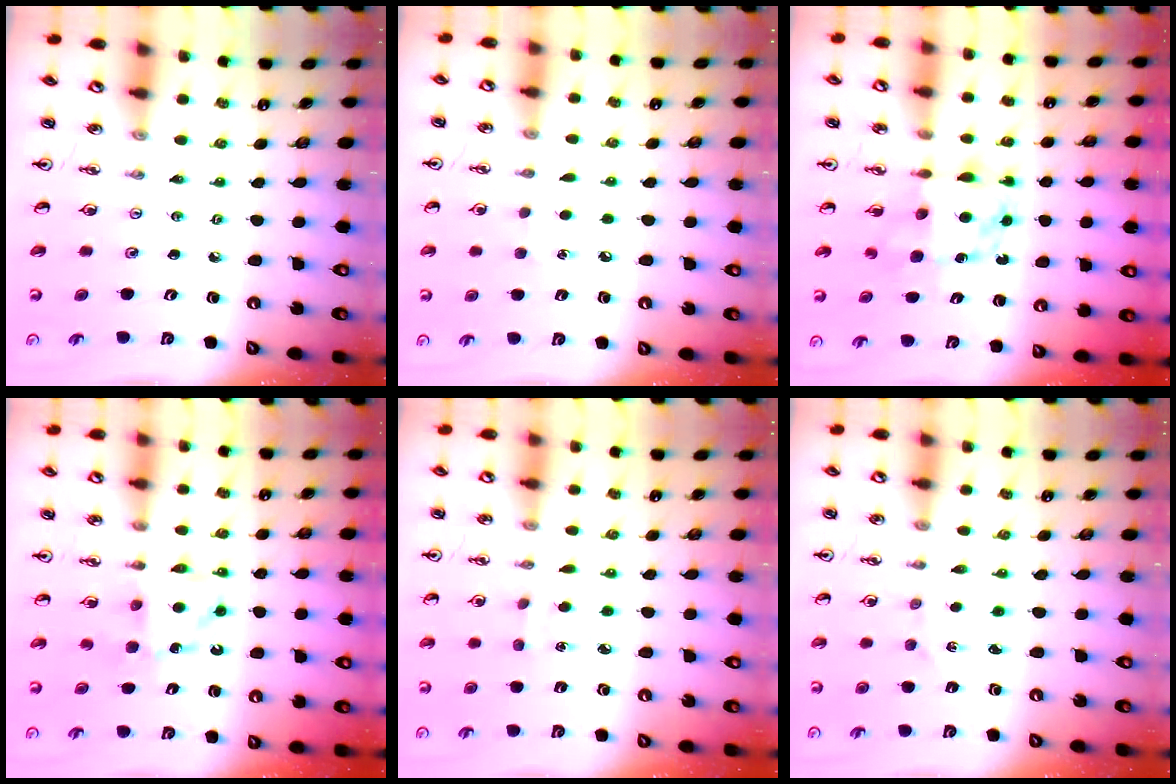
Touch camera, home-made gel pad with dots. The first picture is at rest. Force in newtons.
{"total": 5.8, "press": 5.8, "slide": 0.7}
{"total": 7.2, "press": 7.2, "slide": 0.5}
{"total": 6.7, "press": 6.7, "slide": 0.3}
{"total": 4.5, "press": 4.4, "slide": 0.6}
{"total": 2.3, "press": 2.2, "slide": 0.3}